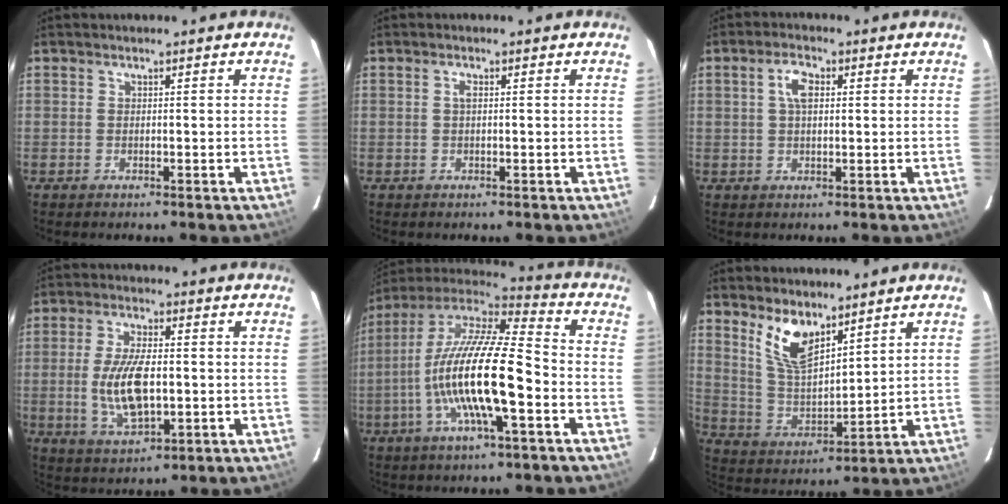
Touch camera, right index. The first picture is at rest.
{"total": 0.9, "force": [0.1, 0.3, 0.8], "torque": [-0.017, 0.003, 0.000]}
{"total": 3.9, "force": [1.0, 2.0, 3.2], "torque": [-0.060, 0.011, 0.019]}
{"total": 11.1, "force": [-1.0, 4.9, 9.9], "torque": [-0.198, -0.006, -0.014]}
{"total": 20.2, "force": [-5.4, 4.0, 19.0], "torque": [-0.350, -0.018, -0.111]}
{"total": 9.8, "force": [6.5, 4.0, 6.2], "torque": [-0.119, -0.002, 0.136]}